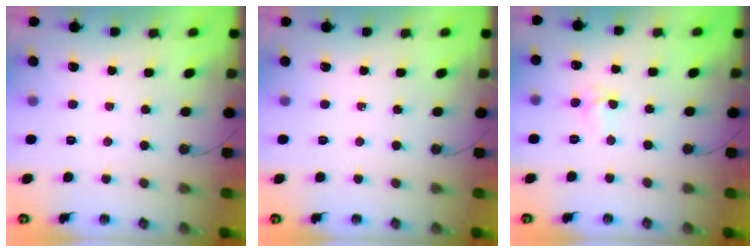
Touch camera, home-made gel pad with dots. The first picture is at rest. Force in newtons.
{"total": 0.0}
{"total": 4.6, "press": 3.4, "slide": 3.1}